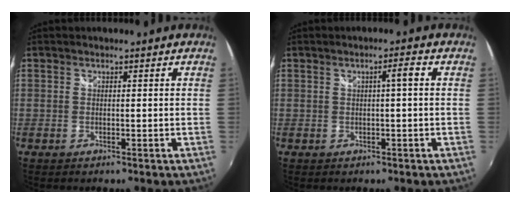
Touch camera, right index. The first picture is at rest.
{"total": 2.2, "force": [0.2, 0.0, 2.2], "torque": [-0.037, 0.006, 0.004]}